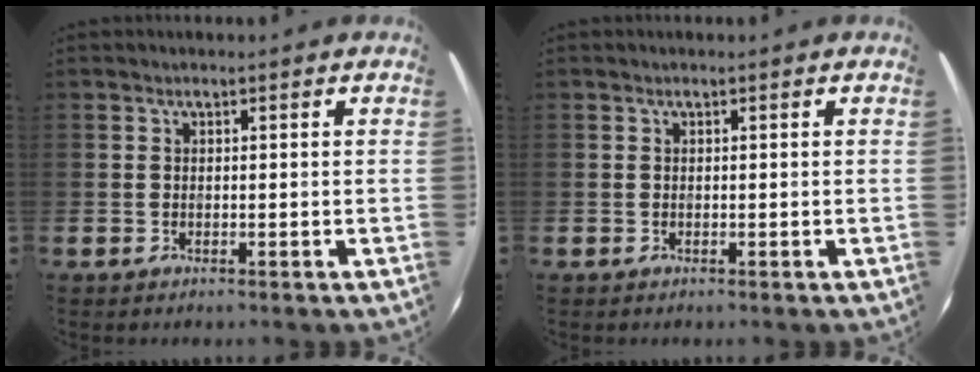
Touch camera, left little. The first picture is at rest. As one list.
[{"total": 0.0}]